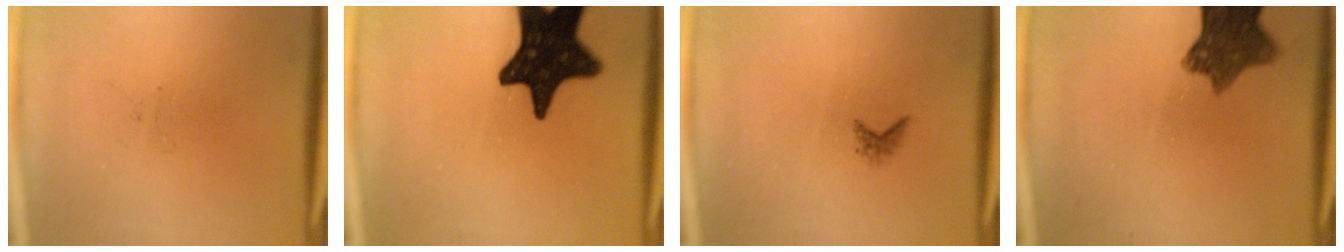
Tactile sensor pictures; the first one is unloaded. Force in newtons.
{"total": 18.4}
{"total": 0.9}
{"total": 9.1}